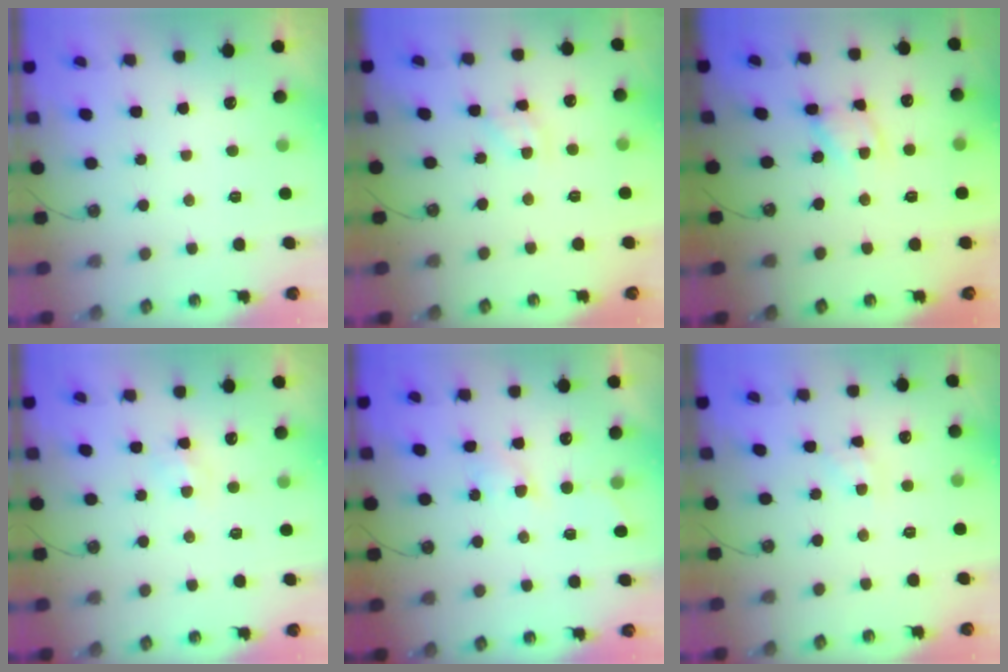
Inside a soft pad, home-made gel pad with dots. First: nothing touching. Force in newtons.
{"total": 5.2, "press": 5.2, "slide": 0.2}
{"total": 7.5, "press": 7.4, "slide": 0.5}
{"total": 3.3, "press": 3.2, "slide": 0.4}
{"total": 4.1, "press": 4.0, "slide": 0.6}
{"total": 3.9, "press": 3.9, "slide": 0.3}